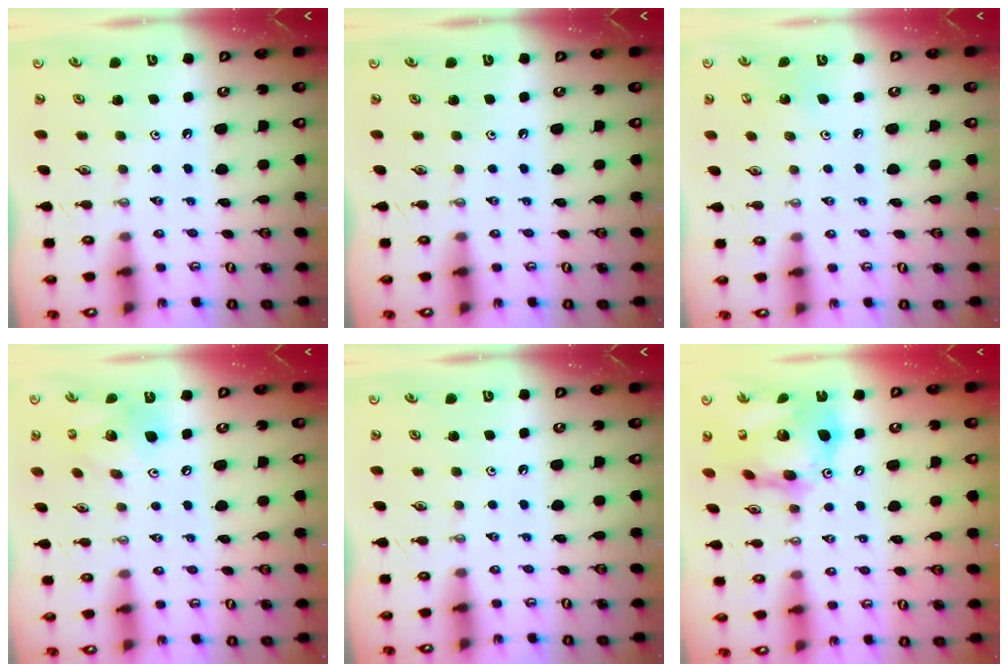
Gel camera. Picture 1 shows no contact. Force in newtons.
{"total": 0.0}
{"total": 2.8, "press": 2.8, "slide": 0.2}
{"total": 13.5, "press": 13.3, "slide": 2.4}
{"total": 0.0}
{"total": 20.0, "press": 19.9, "slide": 2.2}